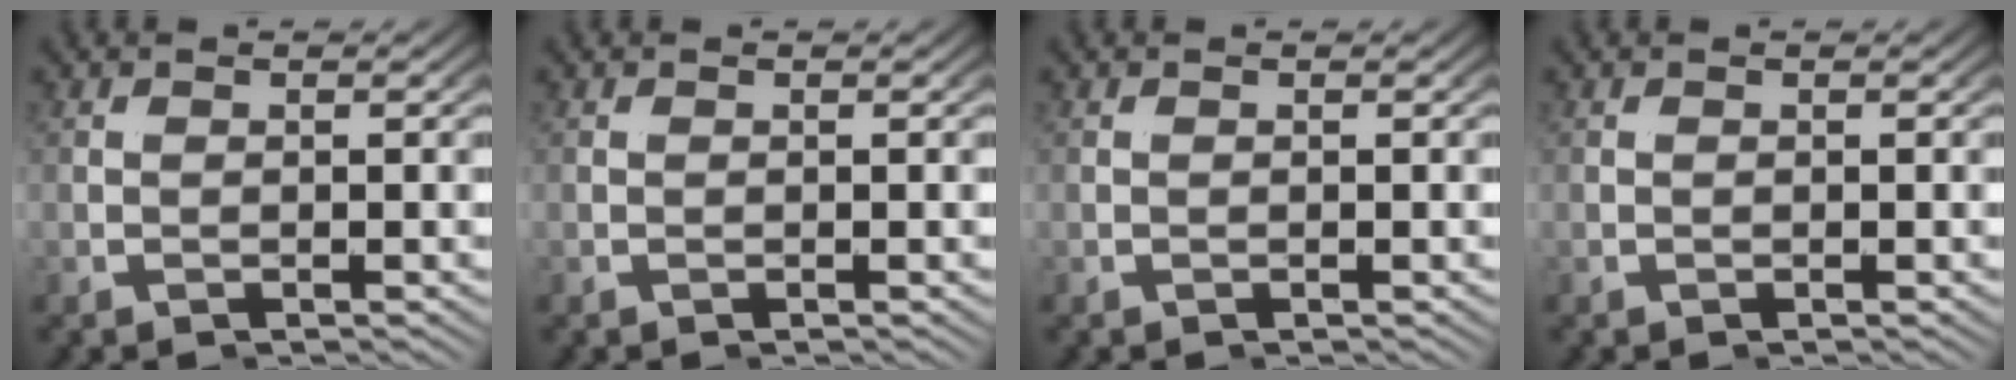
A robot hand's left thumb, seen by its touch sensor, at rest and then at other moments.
{"total": 0.0}
{"total": 0.0}
{"total": 0.0}